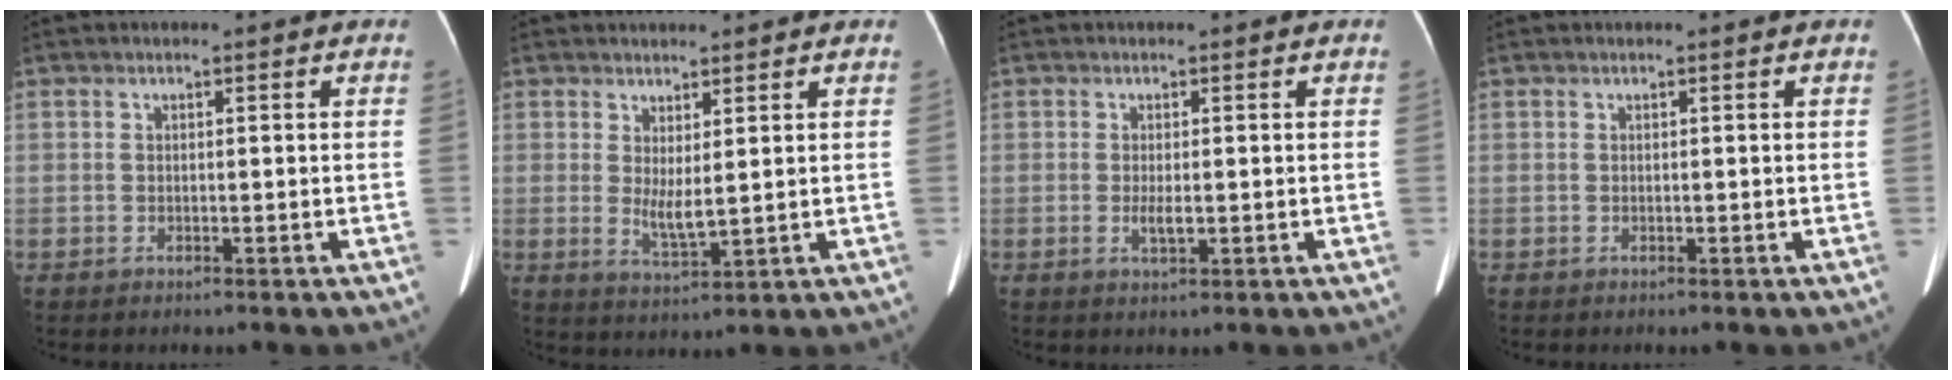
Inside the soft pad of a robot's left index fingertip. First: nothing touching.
{"total": 3.8, "force": [0.9, 0.7, 3.6], "torque": [-0.072, -0.011, 0.027]}
{"total": 1.9, "force": [-0.1, 0.5, 1.8], "torque": [-0.035, -0.003, 0.000]}
{"total": 0.0}